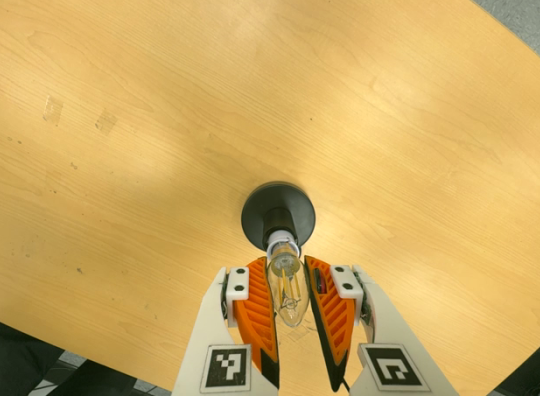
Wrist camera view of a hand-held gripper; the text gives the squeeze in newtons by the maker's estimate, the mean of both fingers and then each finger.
{"total": 13.7, "left": 14.5, "right": 13.0}